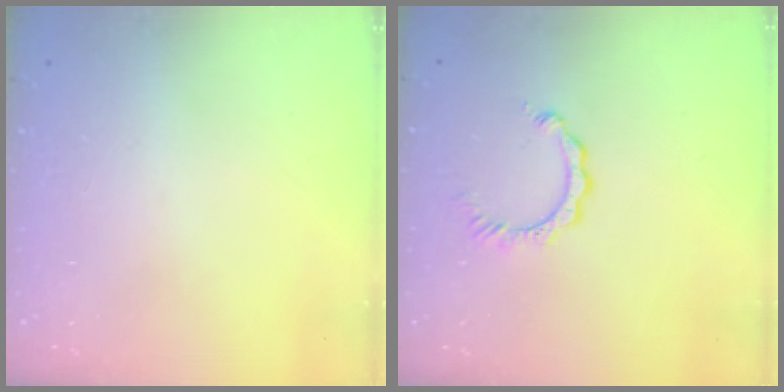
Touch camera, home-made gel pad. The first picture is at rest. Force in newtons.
{"total": 3.0, "press": 2.9, "slide": 0.3}